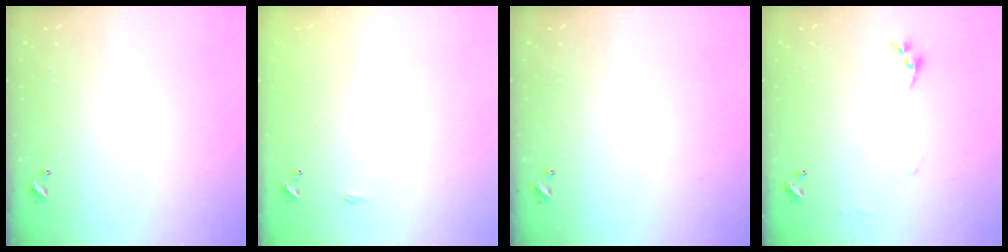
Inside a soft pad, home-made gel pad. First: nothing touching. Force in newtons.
{"total": 2.2, "press": 2.1, "slide": 0.4}
{"total": 0.0}
{"total": 6.5, "press": 6.5, "slide": 0.8}